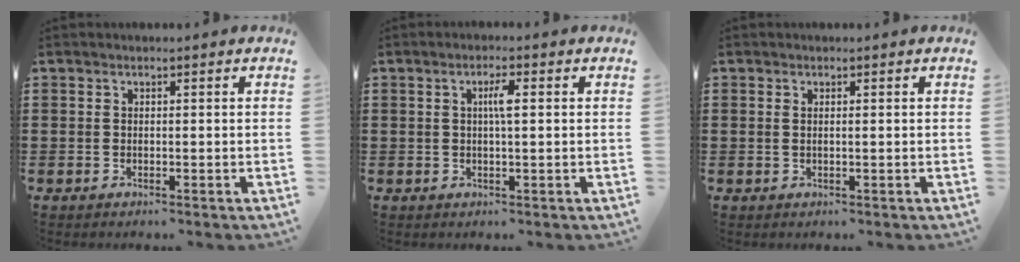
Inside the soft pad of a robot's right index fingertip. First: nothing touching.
{"total": 2.6, "force": [0.4, 0.4, 2.5], "torque": [-0.051, 0.003, 0.004]}
{"total": 0.7, "force": [0.2, 0.1, 0.6], "torque": [-0.012, 0.001, 0.003]}